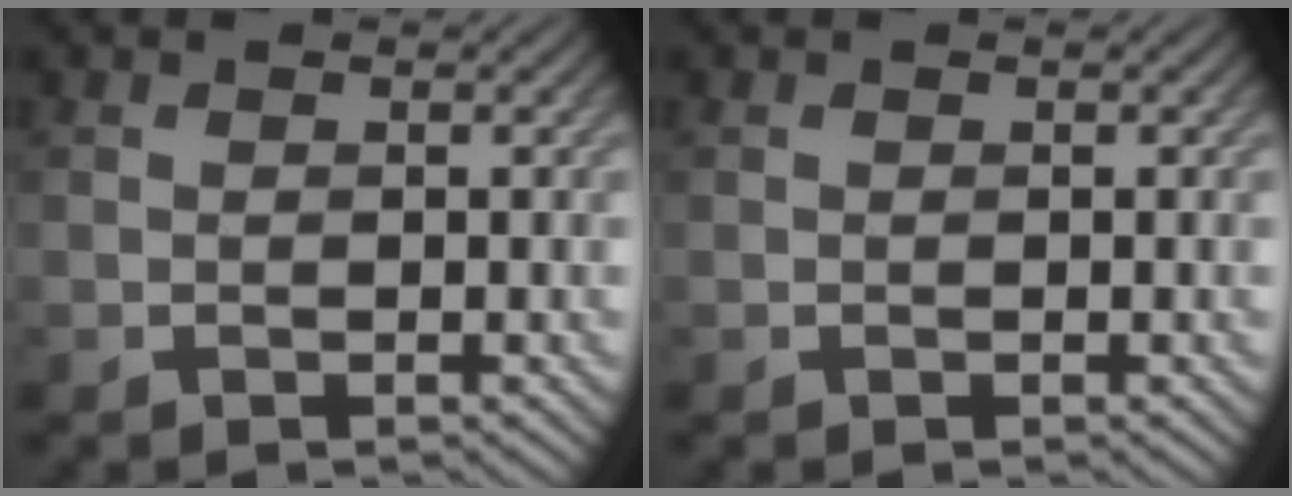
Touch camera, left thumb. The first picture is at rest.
{"total": 0.0}